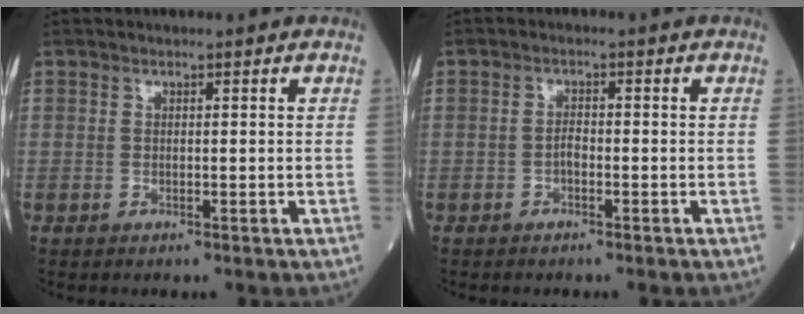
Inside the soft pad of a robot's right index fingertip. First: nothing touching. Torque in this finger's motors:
{"motor_torque": [0.45, 0.03, 0.05, 0.00]}